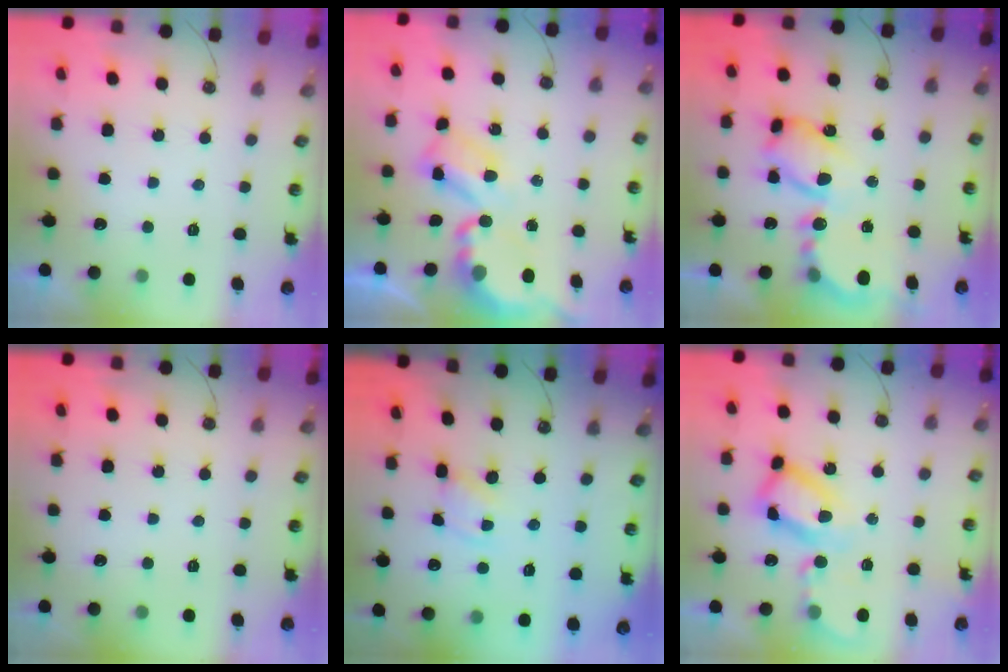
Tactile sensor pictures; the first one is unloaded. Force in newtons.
{"total": 9.4, "press": 9.4, "slide": 0.4}
{"total": 13.0, "press": 13.0, "slide": 0.9}
{"total": 0.0}
{"total": 1.9, "press": 1.9, "slide": 0.2}
{"total": 13.6, "press": 13.6, "slide": 1.2}